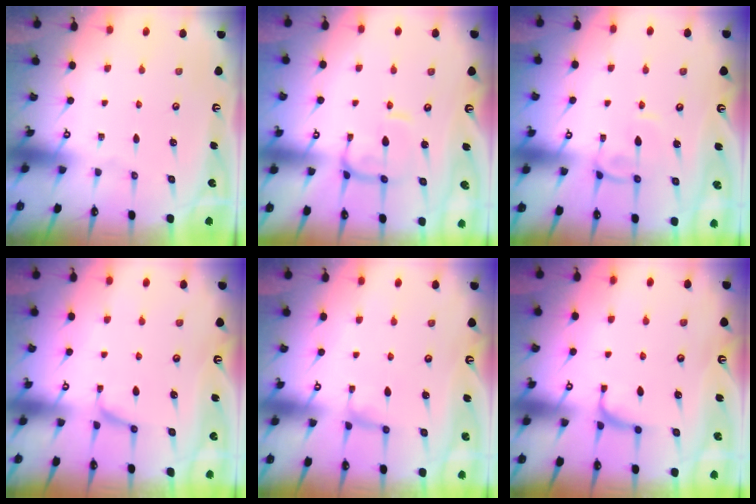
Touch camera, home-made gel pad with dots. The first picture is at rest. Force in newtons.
{"total": 2.6, "press": 2.5, "slide": 0.6}
{"total": 0.9, "press": 0.8, "slide": 0.4}
{"total": 1.2, "press": 1.0, "slide": 0.6}
{"total": 0.8, "press": 0.3, "slide": 0.7}
{"total": 1.5, "press": 1.3, "slide": 0.6}